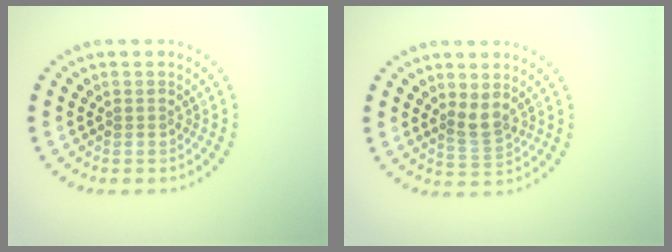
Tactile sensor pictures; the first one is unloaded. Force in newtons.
{"total": 2.1, "press": 1.6, "slide": 1.3}